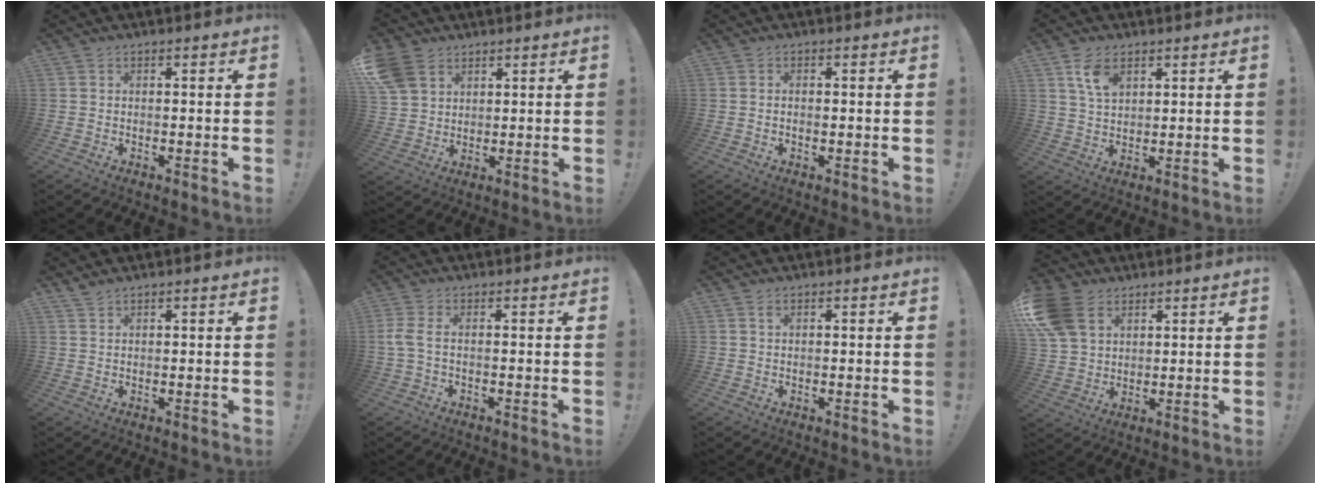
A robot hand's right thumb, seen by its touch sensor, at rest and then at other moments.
{"total": 8.4, "force": [4.8, 6.0, 3.3], "torque": [-0.078, -0.013, 0.101]}
{"total": 0.9, "force": [-0.2, 0.5, 0.7], "torque": [-0.022, 0.005, -0.003]}
{"total": 7.0, "force": [3.8, 4.0, 4.3], "torque": [-0.069, -0.015, 0.070]}
{"total": 1.3, "force": [1.1, -0.1, 0.6], "torque": [-0.022, 0.000, 0.022]}
{"total": 3.2, "force": [-0.1, 0.6, 3.1], "torque": [-0.066, -0.006, -0.002]}
{"total": 0.6, "force": [0.3, 0.3, 0.4], "torque": [-0.001, -0.003, 0.005]}
{"total": 12.5, "force": [5.9, 9.0, 6.4], "torque": [-0.130, -0.015, 0.123]}